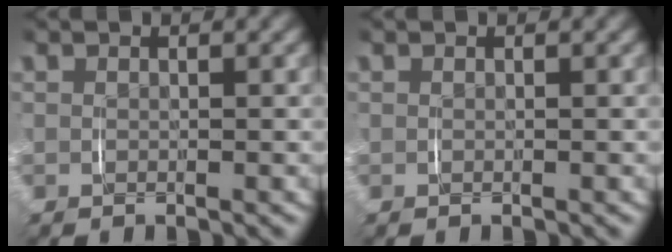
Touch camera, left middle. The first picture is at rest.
{"total": 0.0}